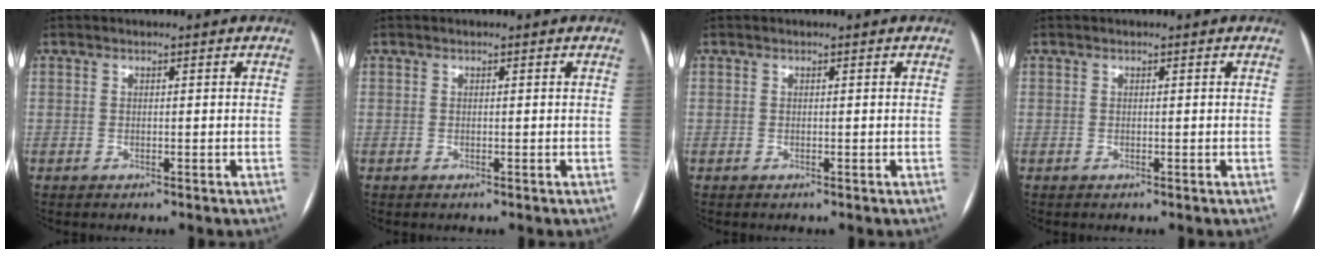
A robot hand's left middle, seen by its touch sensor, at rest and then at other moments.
{"total": 0.0}
{"total": 0.0}
{"total": 0.0}